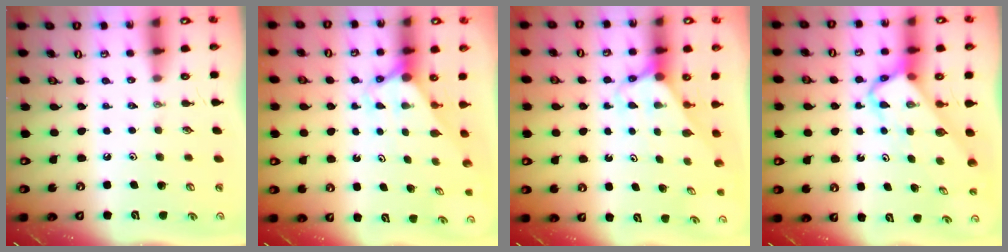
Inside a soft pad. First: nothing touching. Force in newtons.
{"total": 3.0, "press": 3.0, "slide": 0.0}
{"total": 2.6, "press": 2.6, "slide": 0.1}
{"total": 4.6, "press": 4.6, "slide": 0.5}